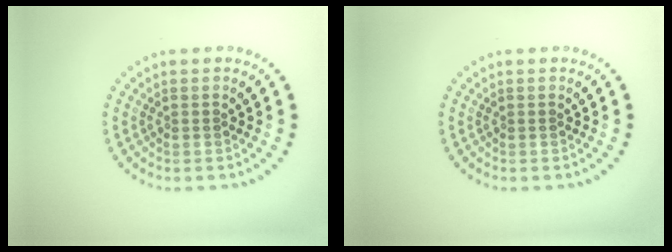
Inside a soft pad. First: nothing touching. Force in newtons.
{"total": 0.0}